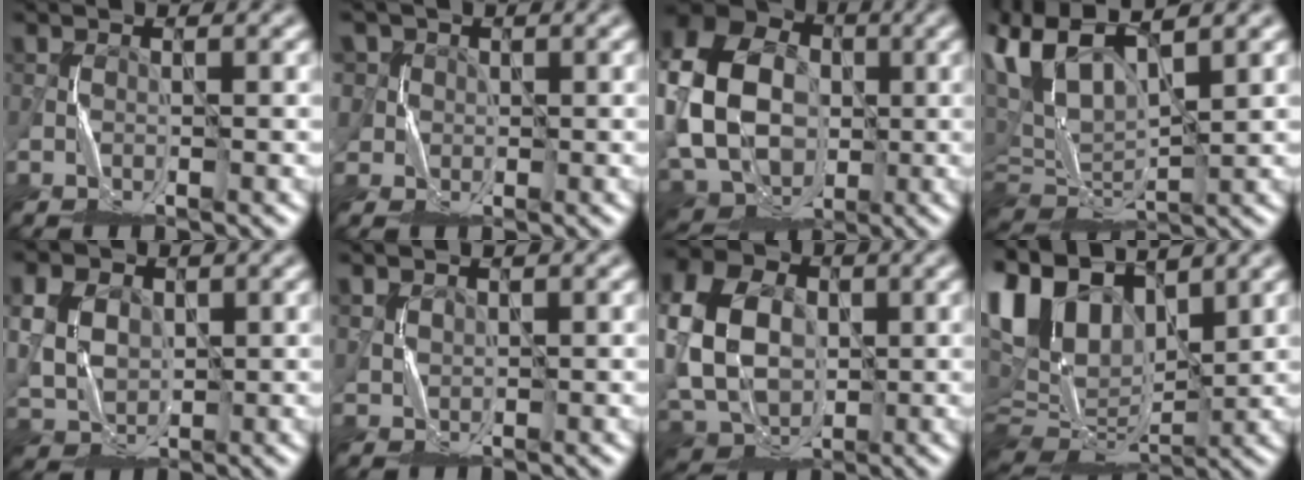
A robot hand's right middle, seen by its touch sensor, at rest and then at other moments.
{"total": 4.4, "force": [1.8, 3.8, 1.2], "torque": [-0.028, 0.013, 0.025]}
{"total": 17.4, "force": [-0.3, 13.8, 10.6], "torque": [-0.246, 0.014, -0.034]}
{"total": 7.6, "force": [3.5, 3.4, 5.9], "torque": [-0.129, 0.017, 0.065]}
{"total": 6.6, "force": [1.5, 5.1, 3.9], "torque": [-0.090, 0.019, 0.021]}
{"total": 1.4, "force": [1.1, 0.8, 0.5], "torque": [-0.015, 0.002, 0.029]}
{"total": 12.5, "force": [0.6, 9.7, 8.0], "torque": [-0.184, 0.015, -0.003]}
{"total": 12.9, "force": [5.6, 7.6, 8.8], "torque": [-0.211, 0.022, 0.099]}